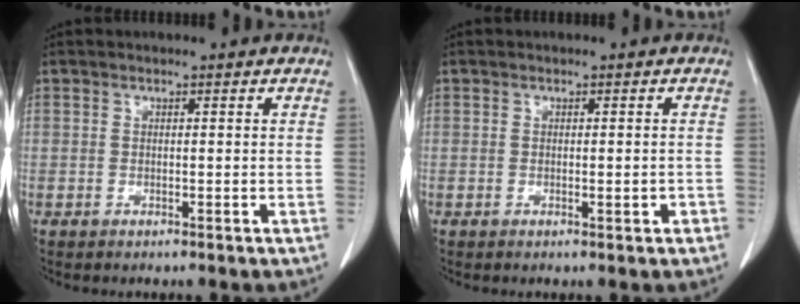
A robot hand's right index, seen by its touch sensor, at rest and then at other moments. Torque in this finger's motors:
{"motor_torque": [0.15, 0.24, 0.07, 0.06]}